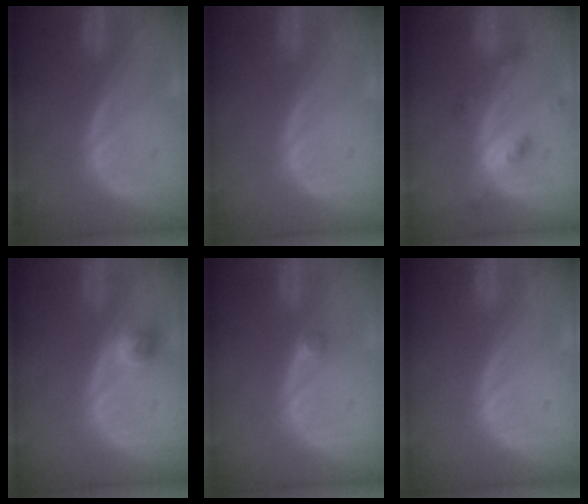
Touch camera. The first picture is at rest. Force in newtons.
{"total": 0.0}
{"total": 4.4, "press": 3.9, "slide": 1.9}
{"total": 2.4, "press": 2.0, "slide": 1.2}
{"total": 1.3, "press": 1.1, "slide": 0.6}
{"total": 0.0}